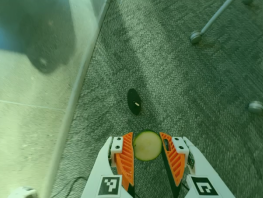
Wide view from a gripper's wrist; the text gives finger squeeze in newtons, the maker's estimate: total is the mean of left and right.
{"total": 12.3, "left": 12.6, "right": 12.0}